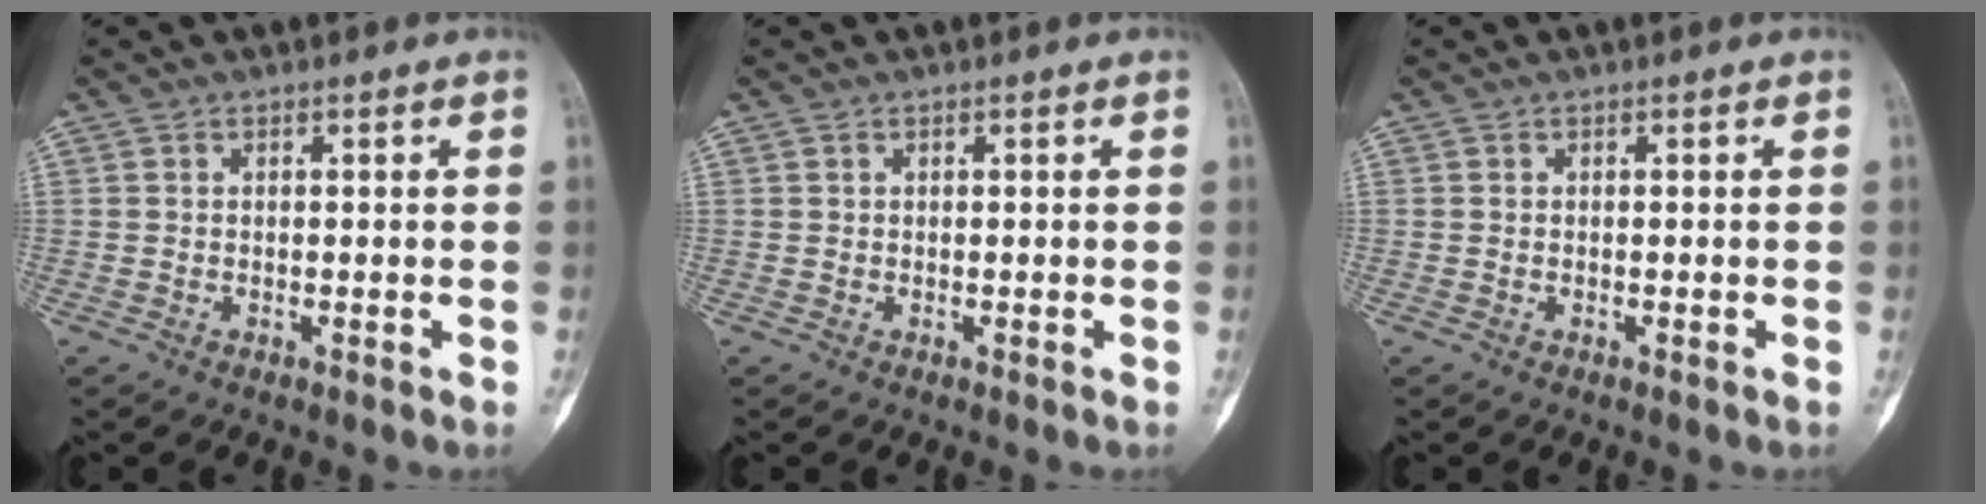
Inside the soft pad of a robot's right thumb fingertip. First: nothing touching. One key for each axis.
{"total": 0.0}
{"total": 0.0}